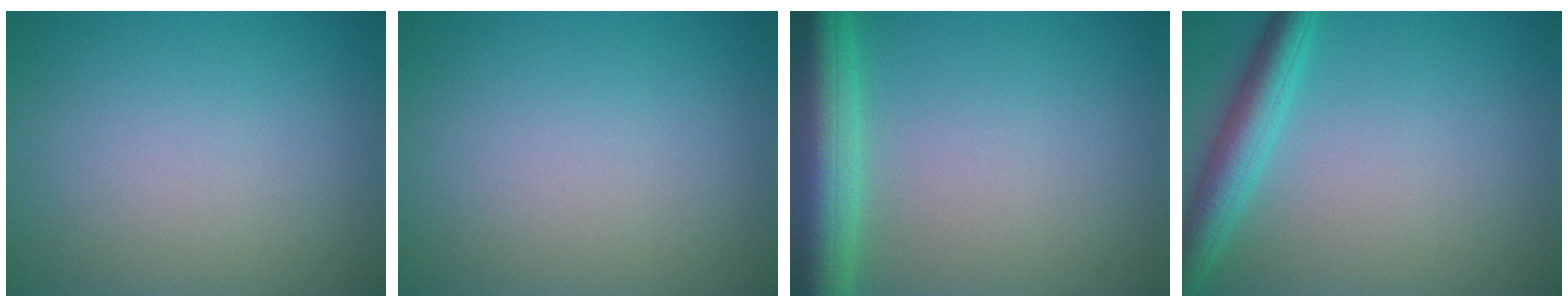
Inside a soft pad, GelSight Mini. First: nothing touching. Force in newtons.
{"total": 0.0}
{"total": 7.5, "press": 7.4, "slide": 0.4}
{"total": 4.2, "press": 4.2, "slide": 0.1}